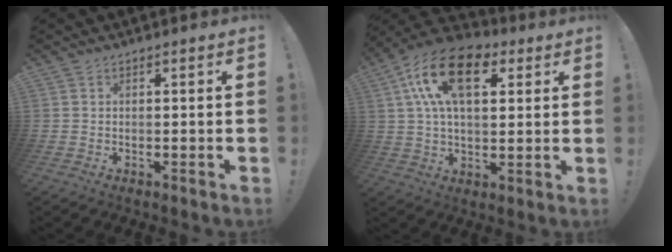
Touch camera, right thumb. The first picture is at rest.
{"total": 19.0, "force": [6.9, 10.7, 14.1], "torque": [-0.250, -0.011, 0.119]}